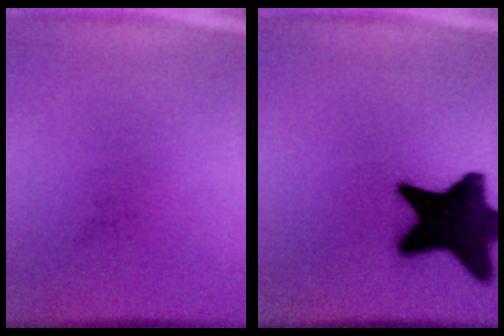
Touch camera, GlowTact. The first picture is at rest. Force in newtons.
{"total": 19.4}